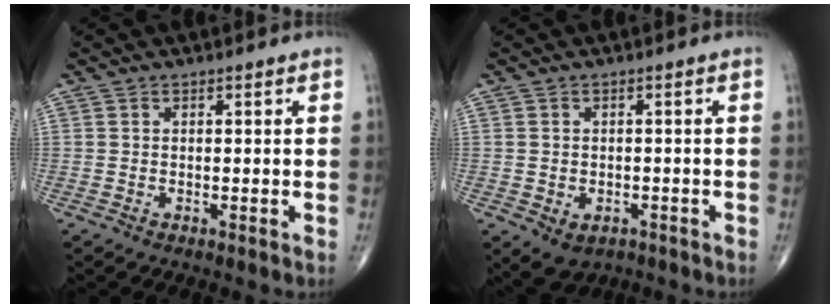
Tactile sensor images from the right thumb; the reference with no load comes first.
{"total": 5.8, "force": [-2.8, 4.2, 2.7], "torque": [-0.038, 0.014, -0.029]}